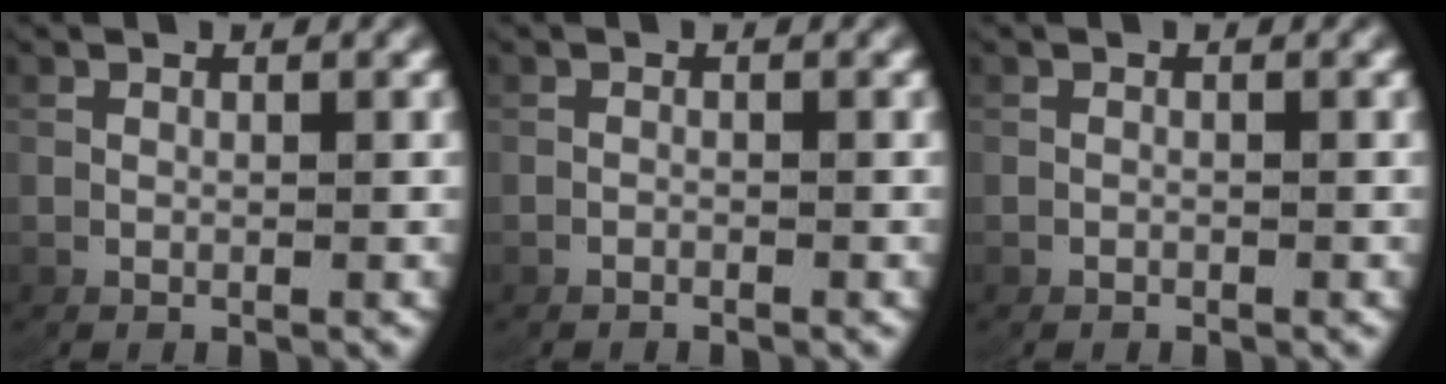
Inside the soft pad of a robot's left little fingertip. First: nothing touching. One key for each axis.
{"total": 0.9, "fx": -0.7, "fy": -0.5, "fz": -0.1, "tx": -0.002, "ty": -0.004, "tz": -0.011}
{"total": 0.7, "fx": -0.4, "fy": -0.6, "fz": -0.2, "tx": 0.000, "ty": -0.005, "tz": -0.004}